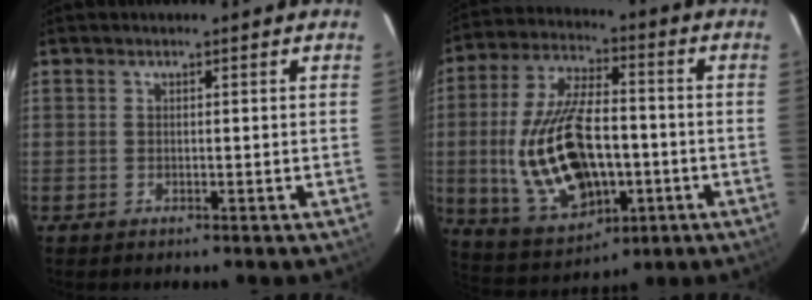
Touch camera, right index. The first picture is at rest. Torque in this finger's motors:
{"motor_torque": [2.14, 0.00, 1.05, 0.21]}